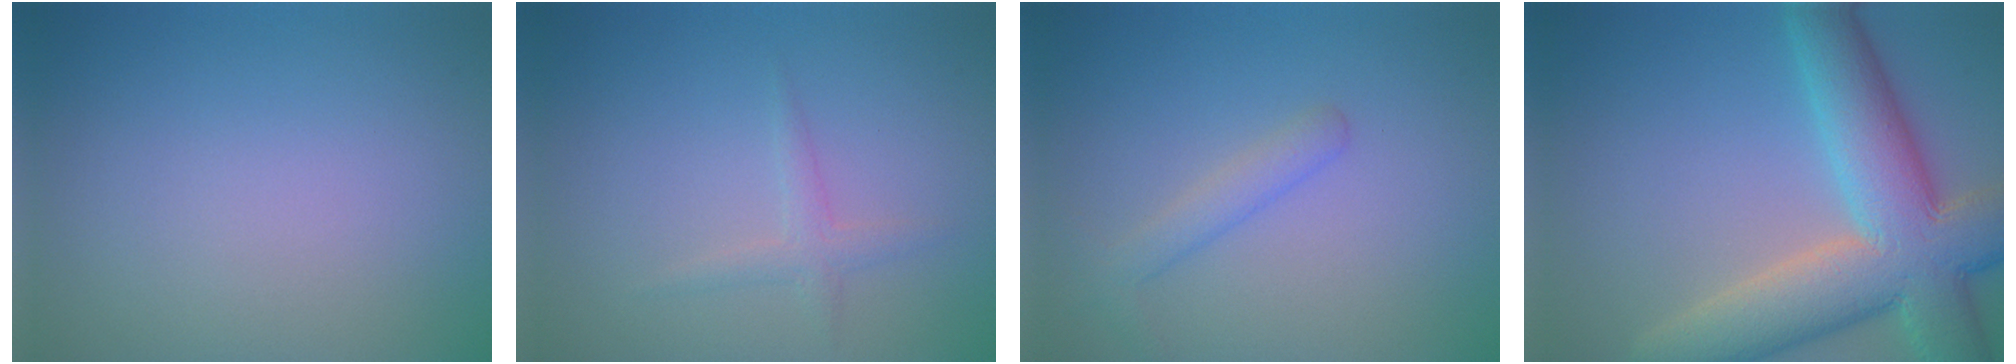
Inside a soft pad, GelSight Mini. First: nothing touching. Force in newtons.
{"total": 1.3, "press": 1.3, "slide": 0.1}
{"total": 1.9, "press": 1.9, "slide": 0.0}
{"total": 11.2, "press": 11.2, "slide": 1.0}